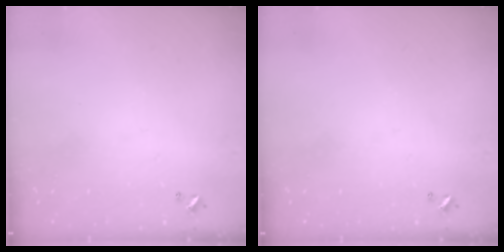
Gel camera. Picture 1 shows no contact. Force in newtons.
{"total": 0.0}